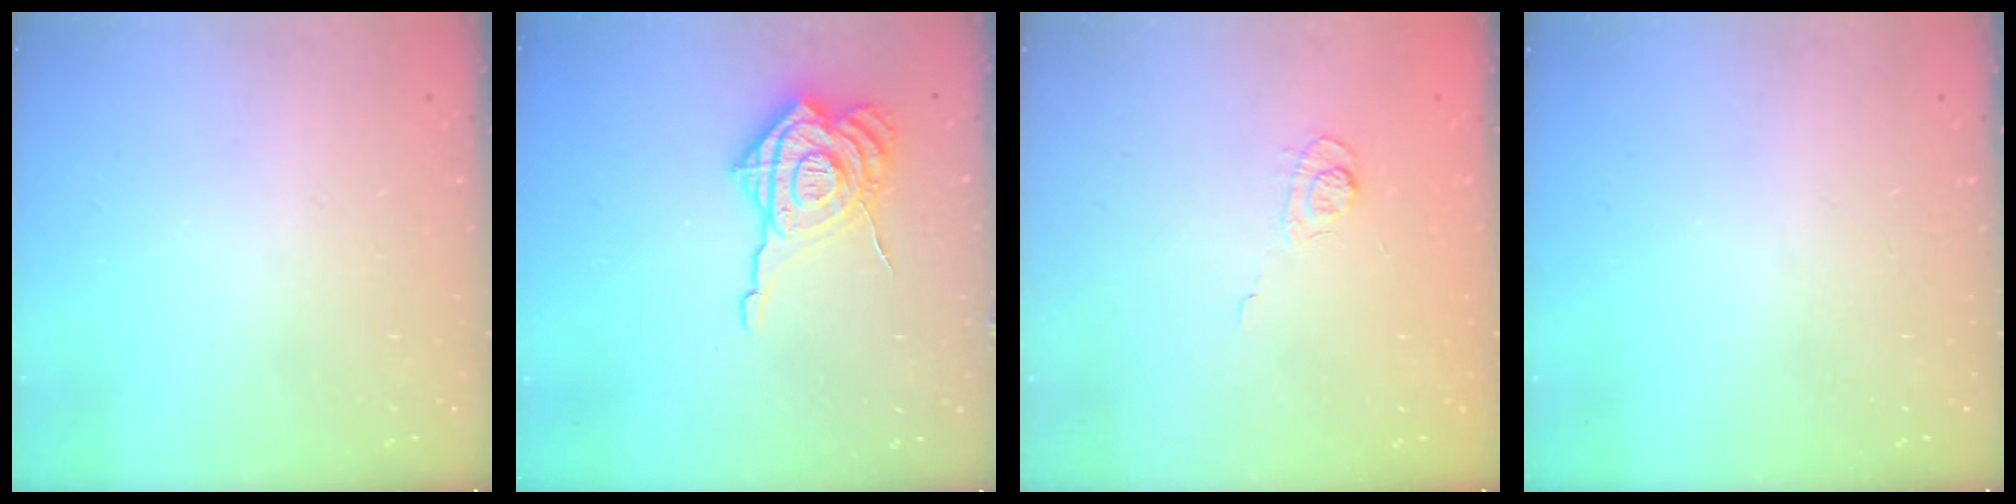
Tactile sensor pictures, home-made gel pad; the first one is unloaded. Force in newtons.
{"total": 15.9, "press": 15.9, "slide": 1.4}
{"total": 3.6, "press": 3.2, "slide": 1.6}
{"total": 0.0}